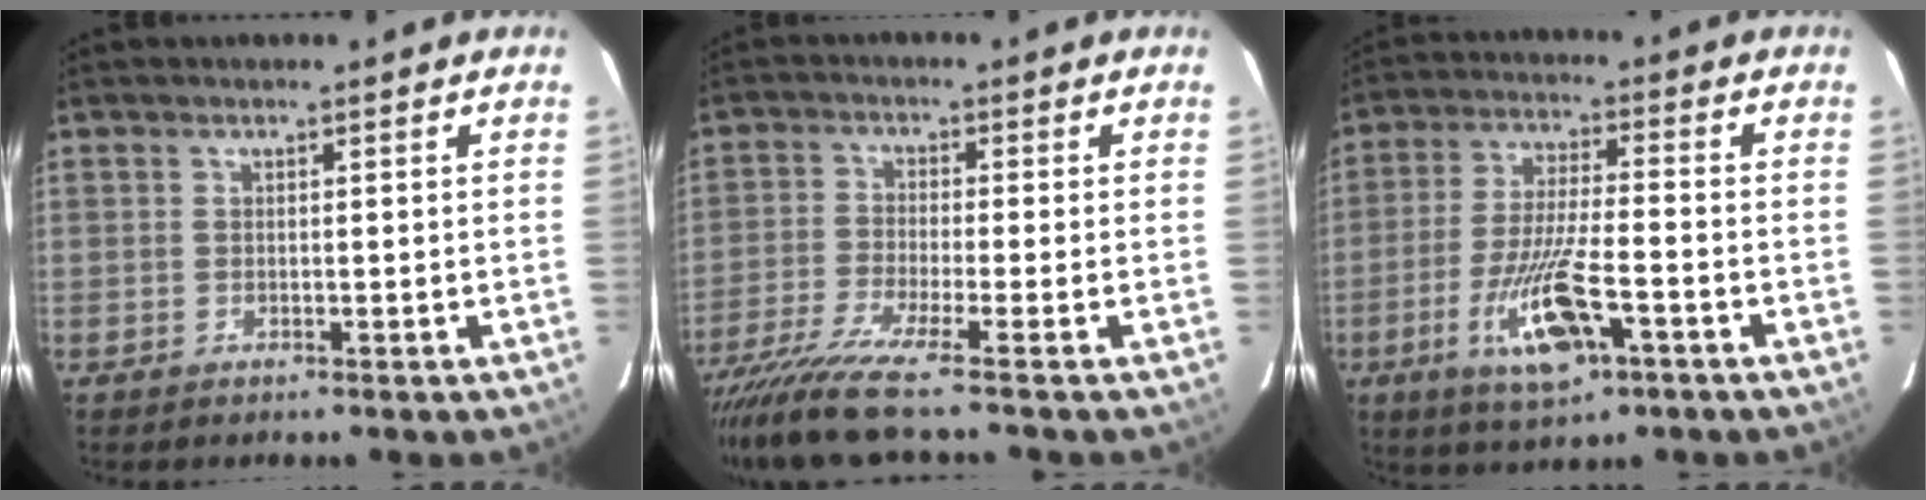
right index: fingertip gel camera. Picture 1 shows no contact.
{"total": 9.2, "force": [-7.3, -1.7, 5.2], "torque": [-0.088, -0.031, -0.128]}
{"total": 11.6, "force": [-5.0, 2.2, 10.3], "torque": [-0.202, -0.016, -0.084]}